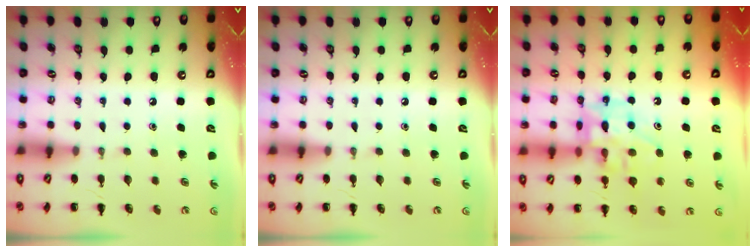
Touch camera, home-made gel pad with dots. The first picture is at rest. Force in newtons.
{"total": 0.0}
{"total": 14.2, "press": 13.8, "slide": 3.0}